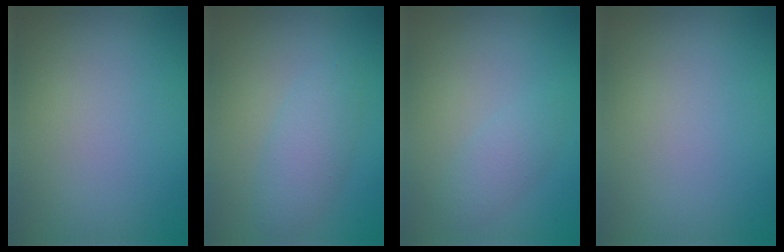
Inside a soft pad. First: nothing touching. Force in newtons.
{"total": 2.7, "press": 2.7, "slide": 0.1}
{"total": 1.6, "press": 1.6, "slide": 0.0}
{"total": 0.0}